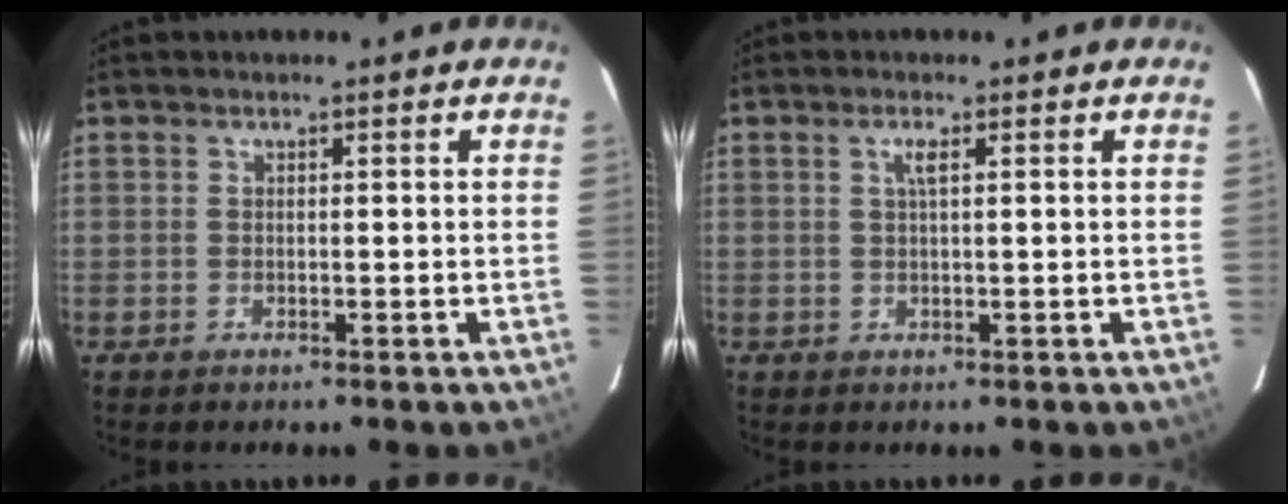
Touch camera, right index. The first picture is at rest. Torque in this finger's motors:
{"motor_torque": [0.12, 0.05, 0.03, 0.05]}